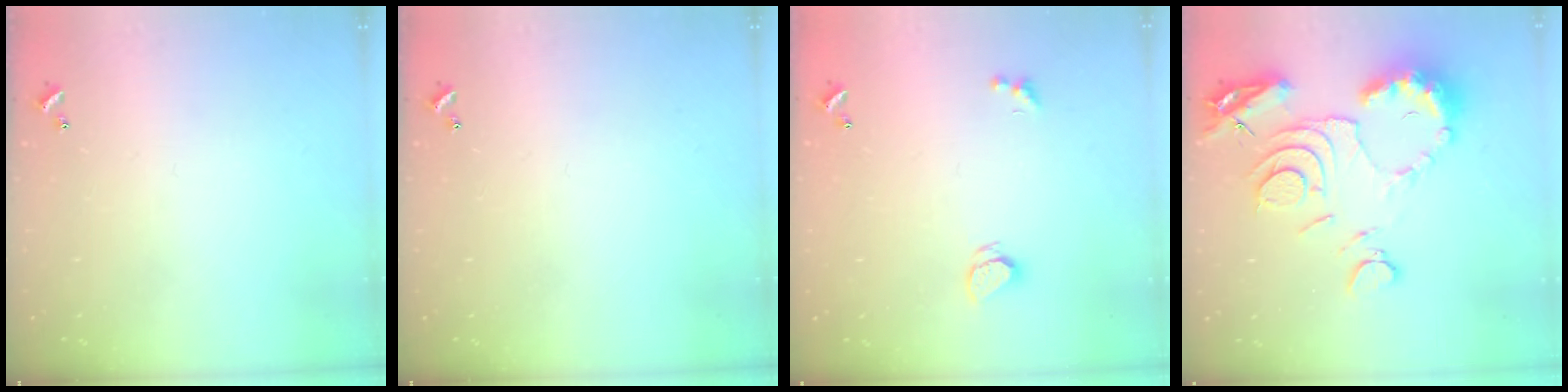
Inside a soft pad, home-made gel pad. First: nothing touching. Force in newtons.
{"total": 0.0}
{"total": 1.7, "press": 1.7, "slide": 0.2}
{"total": 15.7, "press": 15.6, "slide": 1.8}